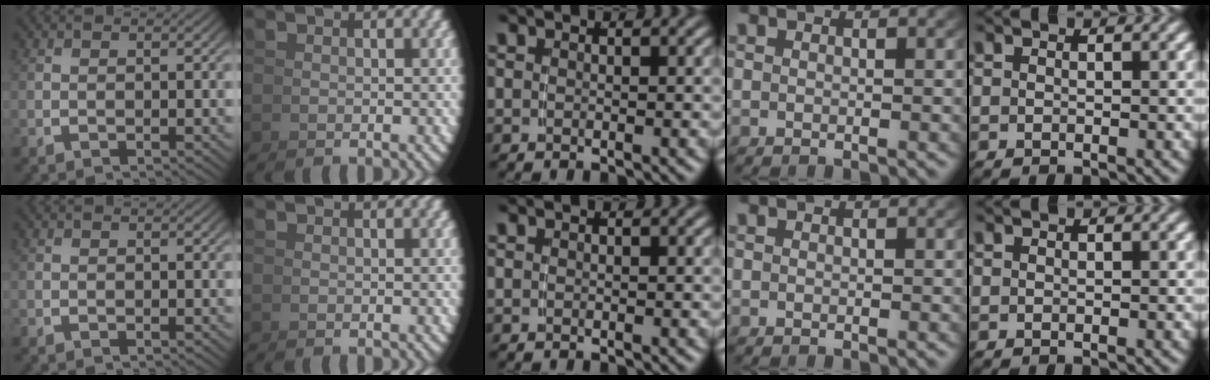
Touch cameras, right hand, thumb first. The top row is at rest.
{}